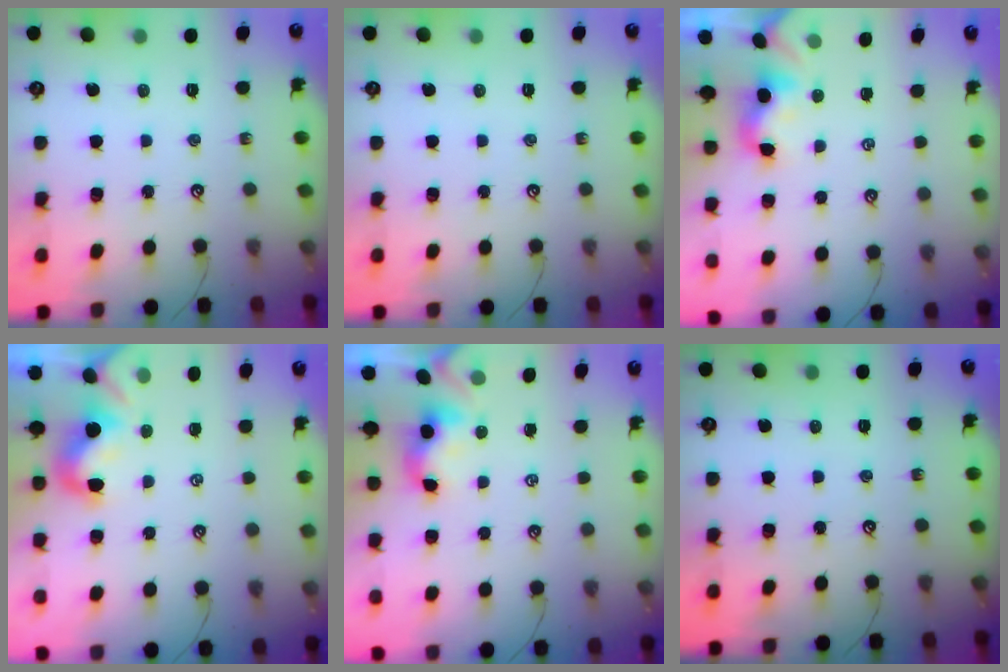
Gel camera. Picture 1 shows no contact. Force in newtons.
{"total": 0.0}
{"total": 1.9, "press": 1.9, "slide": 0.5}
{"total": 0.5, "press": 0.4, "slide": 0.4}
{"total": 0.6, "press": 0.5, "slide": 0.4}
{"total": 0.0}